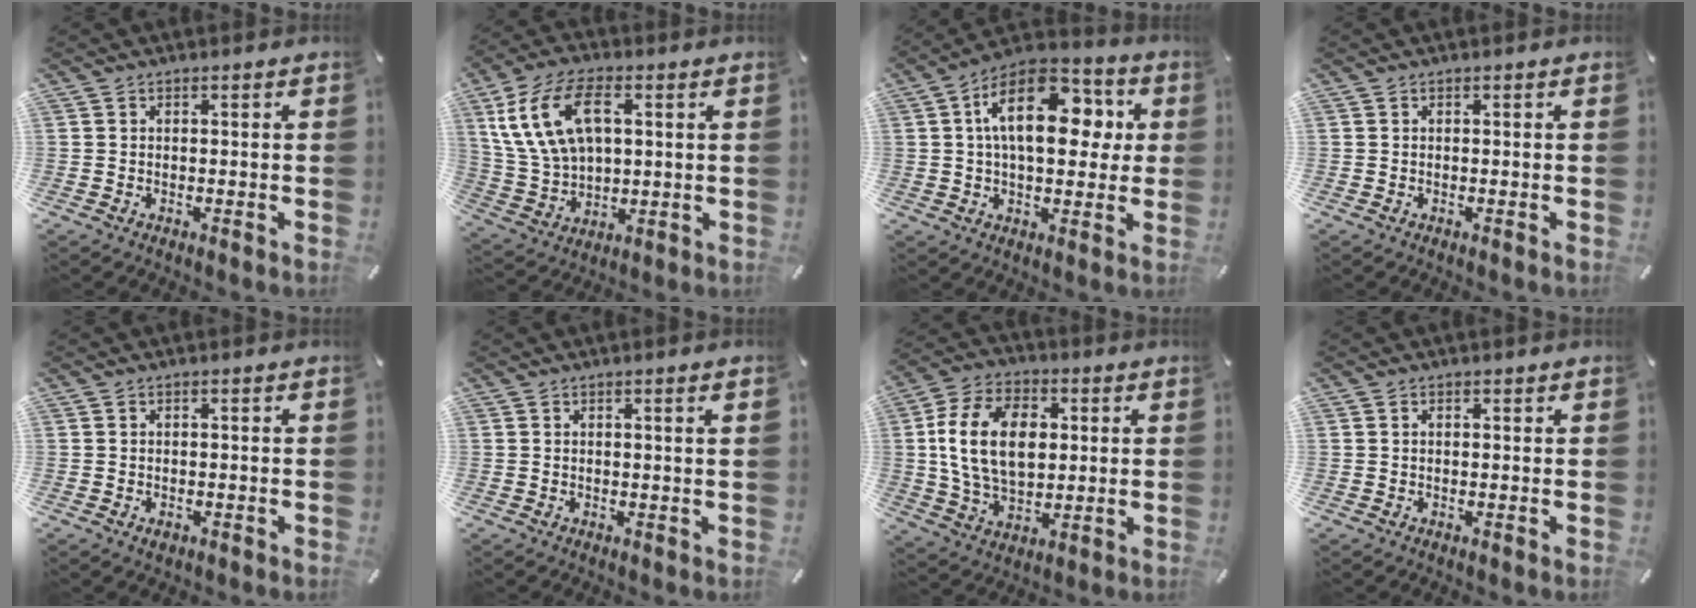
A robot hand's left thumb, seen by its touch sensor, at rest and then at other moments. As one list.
[{"total": 14.6, "force": [4.8, 9.1, 10.4], "torque": [-0.249, 0.010, 0.085]}, {"total": 17.9, "force": [4.5, 10.3, 14.0], "torque": [-0.233, -0.005, 0.076]}, {"total": 0.0}, {"total": 1.0, "force": [-0.4, 0.6, 0.7], "torque": [-0.012, 0.001, -0.008]}, {"total": 1.5, "force": [0.5, -0.1, 1.4], "torque": [-0.027, -0.003, 0.007]}, {"total": 16.1, "force": [2.3, 11.1, 11.5], "torque": [-0.243, 0.014, 0.038]}, {"total": 0.7, "force": [0.2, 0.4, 0.5], "torque": [-0.011, 0.003, 0.003]}]